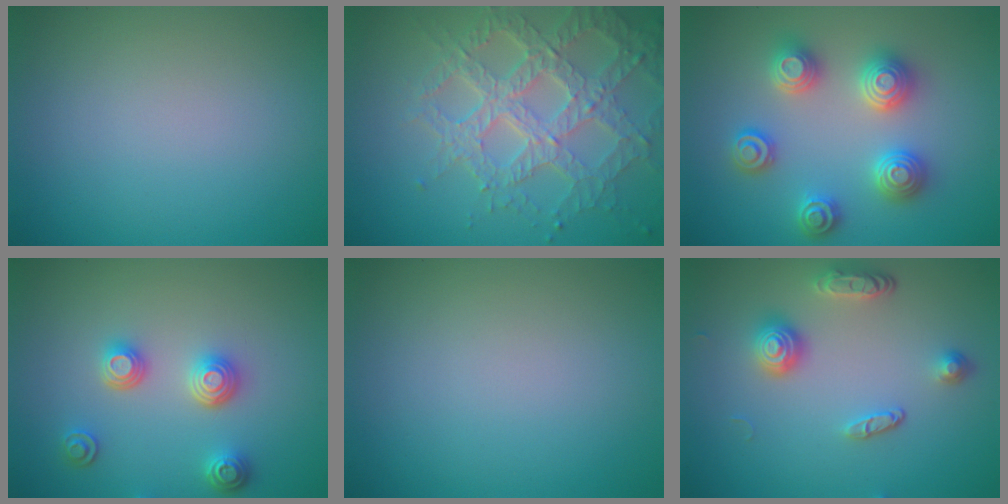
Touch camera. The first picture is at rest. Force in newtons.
{"total": 6.9, "press": 5.3, "slide": 4.5}
{"total": 4.7, "press": 4.6, "slide": 0.8}
{"total": 3.4, "press": 3.0, "slide": 1.4}
{"total": 0.0}
{"total": 3.5, "press": 2.9, "slide": 1.9}